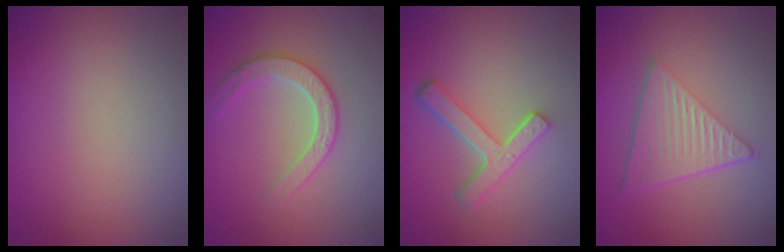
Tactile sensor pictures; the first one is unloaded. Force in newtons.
{"total": 2.8, "press": 2.7, "slide": 0.6}
{"total": 4.4, "press": 3.3, "slide": 2.9}
{"total": 6.7, "press": 4.4, "slide": 5.0}